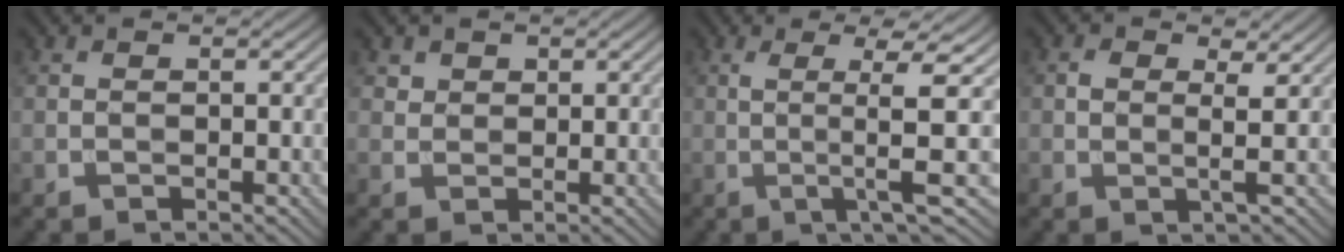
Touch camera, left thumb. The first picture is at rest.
{"total": 2.0, "force": [1.3, 1.5, 0.5], "torque": [-0.017, -0.010, 0.030]}
{"total": 6.2, "force": [-0.1, 0.1, 6.2], "torque": [-0.119, 0.008, -0.003]}
{"total": 2.5, "force": [0.5, 0.8, 2.4], "torque": [-0.050, -0.002, 0.008]}